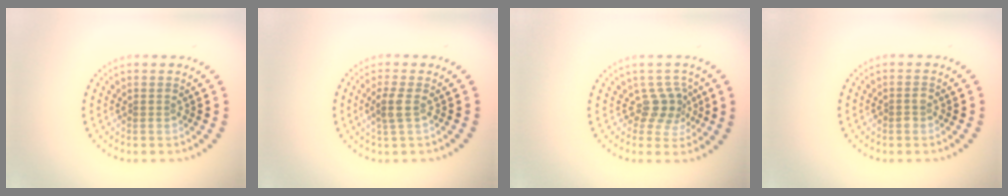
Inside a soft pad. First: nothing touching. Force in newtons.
{"total": 1.8, "press": 1.5, "slide": 0.9}
{"total": 2.5, "press": 1.8, "slide": 1.7}
{"total": 1.0, "press": 1.0, "slide": 0.2}